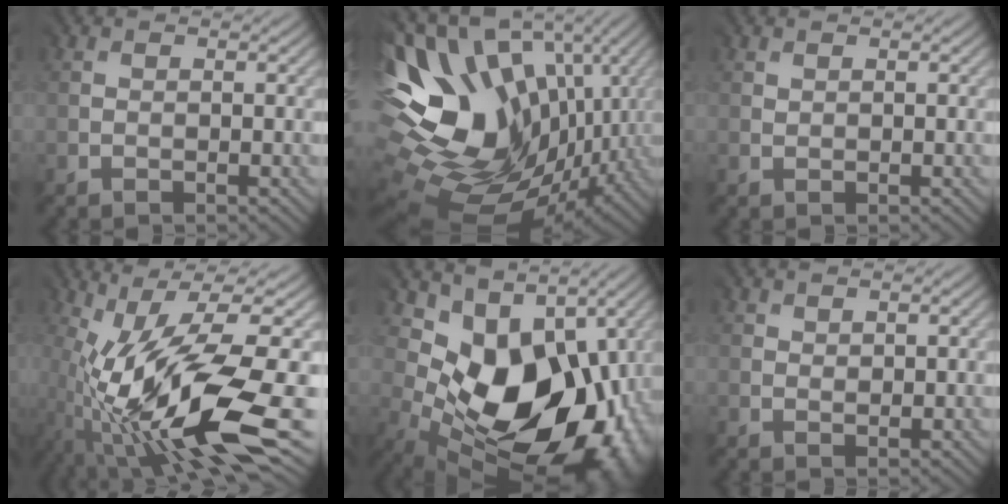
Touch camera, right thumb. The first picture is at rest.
{"total": 18.1, "force": [1.0, 13.7, 11.7], "torque": [-0.272, -0.049, 0.069]}
{"total": 1.0, "force": [0.8, 0.5, -0.1], "torque": [0.000, 0.000, 0.018]}
{"total": 14.7, "force": [-4.8, 4.0, 13.4], "torque": [-0.266, 0.008, -0.081]}
{"total": 16.2, "force": [1.6, 11.6, 11.2], "torque": [-0.157, -0.038, 0.060]}
{"total": 1.6, "force": [1.3, 1.0, 0.1], "torque": [-0.002, -0.002, 0.028]}